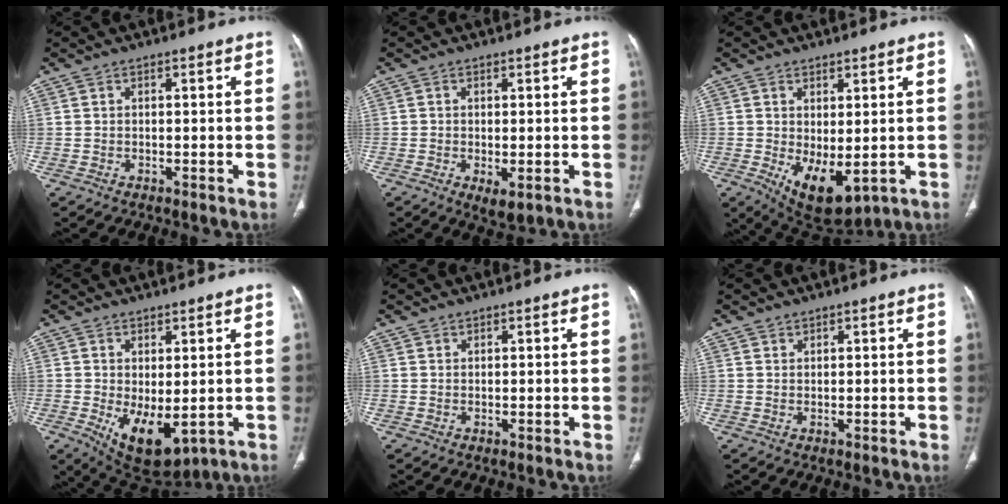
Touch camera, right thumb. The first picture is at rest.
{"total": 3.5, "force": [-1.1, 1.5, 2.9], "torque": [-0.047, -0.010, -0.010]}
{"total": 9.0, "force": [-1.3, 4.4, 7.7], "torque": [-0.113, -0.016, 0.003]}
{"total": 9.5, "force": [-1.5, 4.8, 8.1], "torque": [-0.119, -0.017, 0.002]}
{"total": 0.6, "force": [0.5, 0.3, -0.1], "torque": [0.006, -0.003, 0.007]}
{"total": 0.9, "force": [0.8, 0.4, -0.1], "torque": [0.012, -0.005, 0.010]}